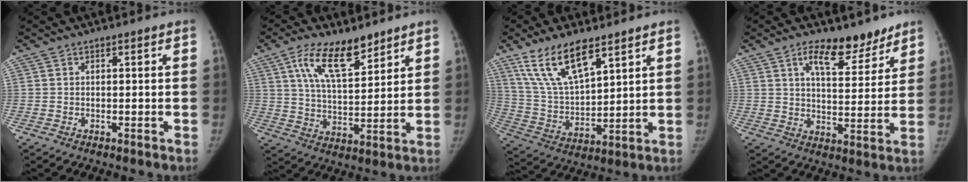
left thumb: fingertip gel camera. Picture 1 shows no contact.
{"total": 12.5, "force": [7.7, 5.2, 8.3], "torque": [-0.123, -0.039, 0.143]}
{"total": 14.2, "force": [9.2, 5.3, 9.4], "torque": [-0.158, -0.040, 0.191]}
{"total": 11.0, "force": [7.6, 4.8, 6.3], "torque": [-0.062, -0.049, 0.120]}